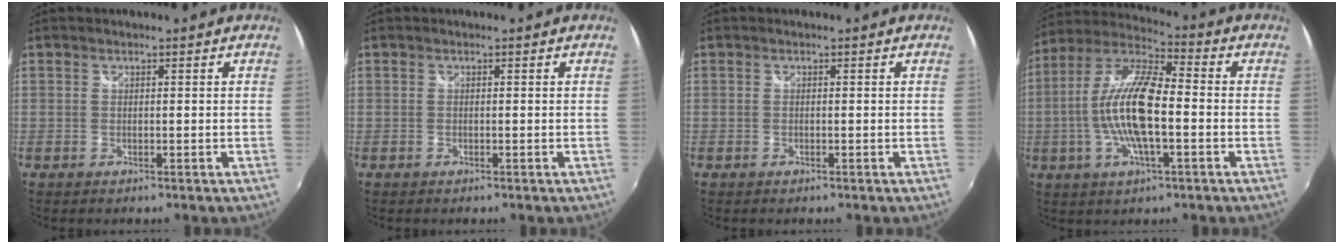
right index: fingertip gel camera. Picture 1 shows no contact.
{"total": 0.0}
{"total": 0.0}
{"total": 15.2, "force": [-2.2, 4.4, 14.4], "torque": [-0.281, 0.002, -0.049]}